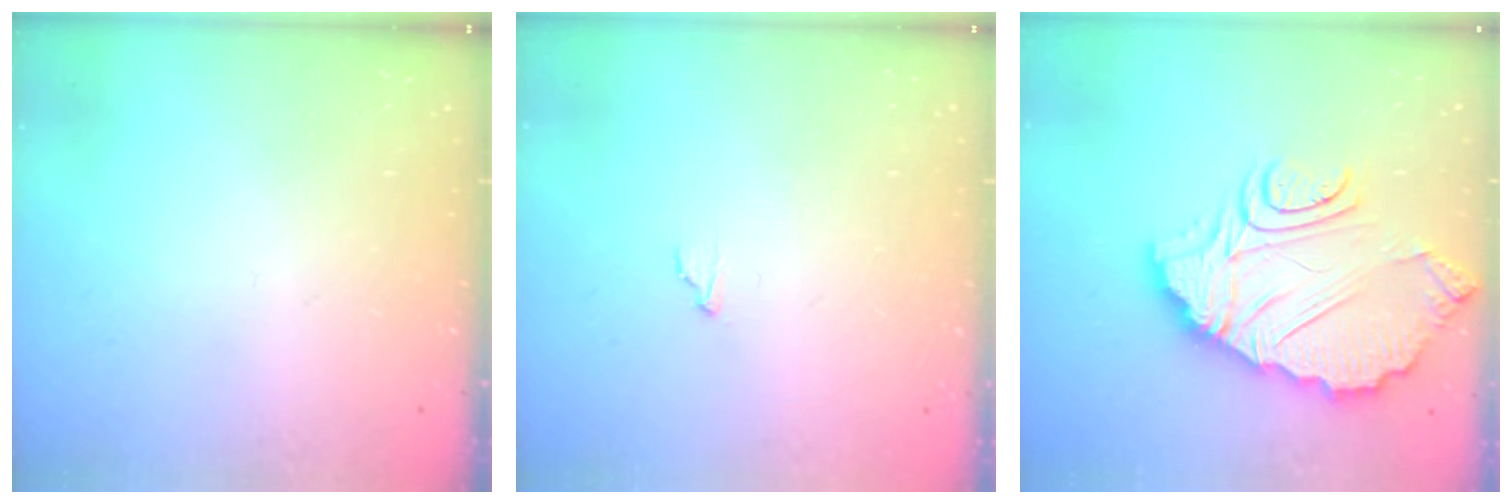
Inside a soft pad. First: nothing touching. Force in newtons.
{"total": 2.3, "press": 2.3, "slide": 0.1}
{"total": 15.4, "press": 15.3, "slide": 1.6}